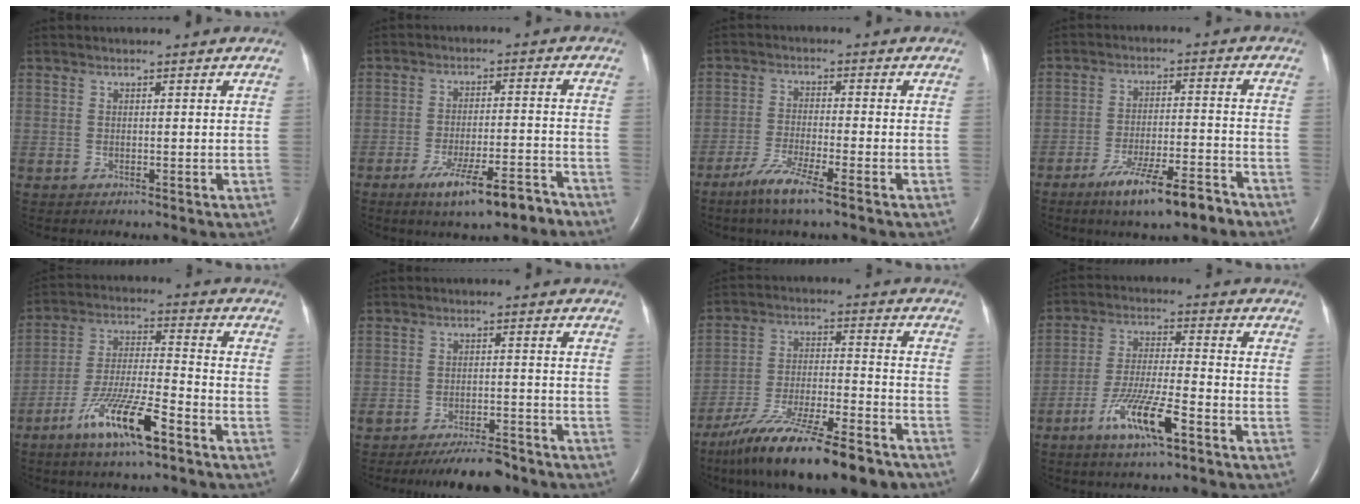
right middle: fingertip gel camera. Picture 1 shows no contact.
{"total": 9.4, "force": [-6.7, 1.5, 6.5], "torque": [-0.105, -0.009, -0.104]}
{"total": 6.1, "force": [-4.2, 0.0, 4.4], "torque": [-0.095, -0.016, -0.082]}
{"total": 10.0, "force": [-7.1, 1.4, 6.9], "torque": [-0.117, -0.013, -0.117]}
{"total": 12.0, "force": [-7.1, 1.6, 9.5], "torque": [-0.188, -0.016, -0.132]}
{"total": 7.9, "force": [-6.9, 2.0, 3.3], "torque": [-0.045, -0.007, -0.107]}
{"total": 20.2, "force": [-15.7, 3.3, 12.3], "torque": [-0.188, -0.017, -0.261]}
{"total": 9.9, "force": [-5.4, 1.2, 8.2], "torque": [-0.166, -0.012, -0.099]}